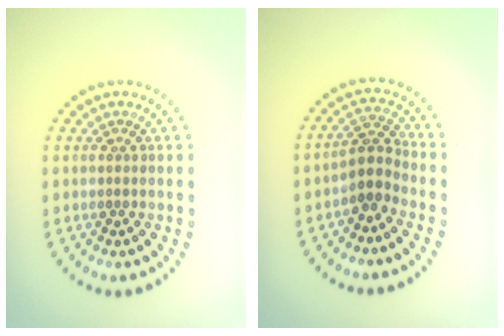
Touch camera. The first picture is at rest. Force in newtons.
{"total": 2.6, "press": 2.0, "slide": 1.7}